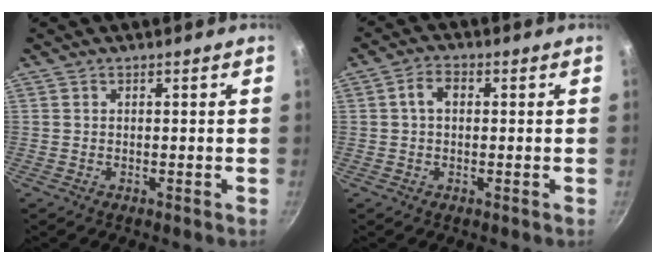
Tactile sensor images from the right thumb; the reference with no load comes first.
{"total": 3.8, "force": [0.4, 2.6, 2.7], "torque": [-0.044, 0.012, 0.002]}